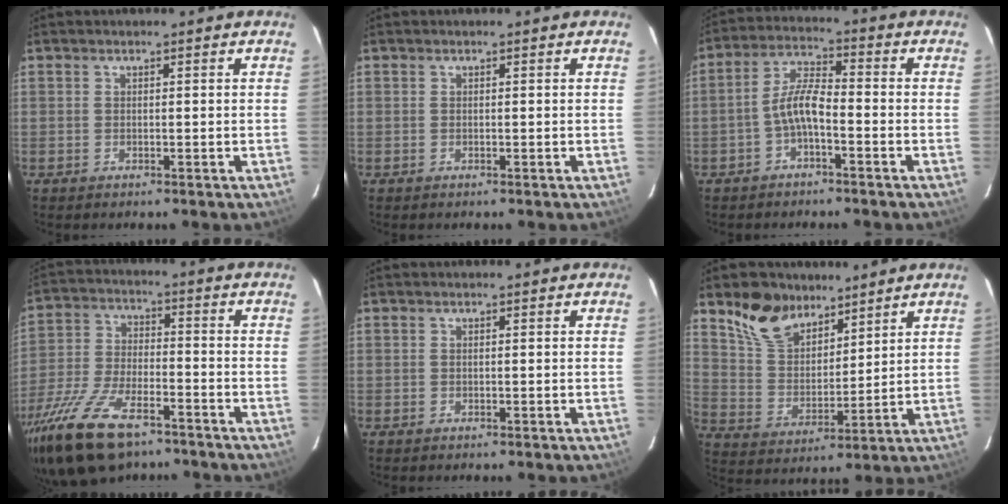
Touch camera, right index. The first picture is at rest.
{"total": 0.0}
{"total": 5.5, "force": [-2.5, 1.6, 4.7], "torque": [-0.102, 0.016, -0.048]}
{"total": 18.8, "force": [-13.0, 7.4, 11.3], "torque": [-0.246, -0.033, -0.238]}
{"total": 0.0}
{"total": 11.9, "force": [8.6, 6.4, 5.1], "torque": [-0.104, 0.017, 0.170]}